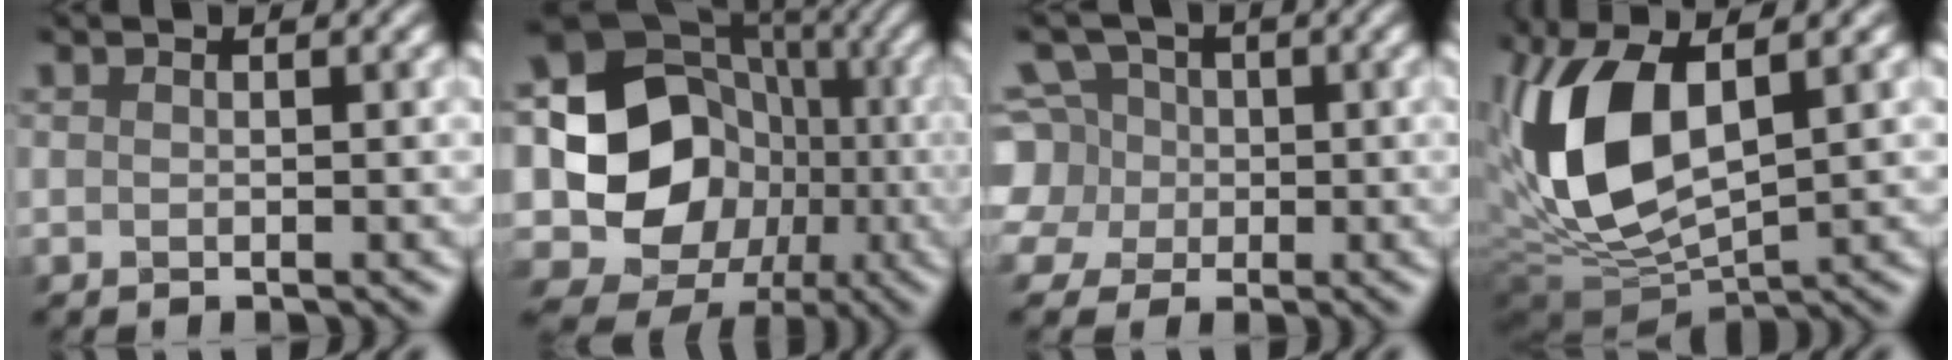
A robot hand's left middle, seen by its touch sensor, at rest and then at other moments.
{"total": 13.7, "force": [-1.4, 12.2, 5.9], "torque": [-0.124, -0.009, -0.007]}
{"total": 5.5, "force": [-0.2, 5.4, 1.0], "torque": [-0.060, 0.025, -0.018]}
{"total": 9.8, "force": [0.7, 4.7, 8.6], "torque": [-0.225, -0.005, 0.032]}